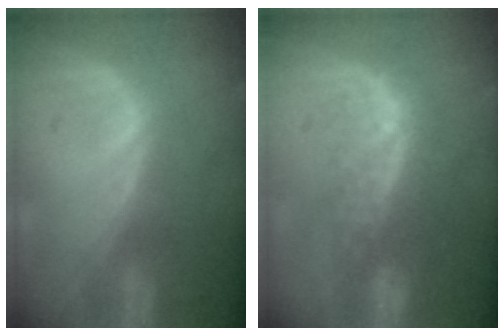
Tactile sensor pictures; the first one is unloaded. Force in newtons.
{"total": 8.4, "press": 7.2, "slide": 4.3}